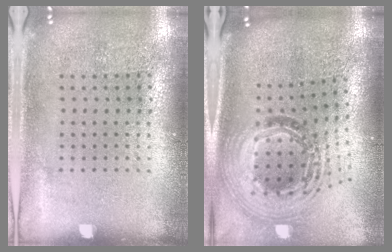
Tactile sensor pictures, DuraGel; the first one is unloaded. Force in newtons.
{"total": 1.9, "press": 1.5, "slide": 1.1}